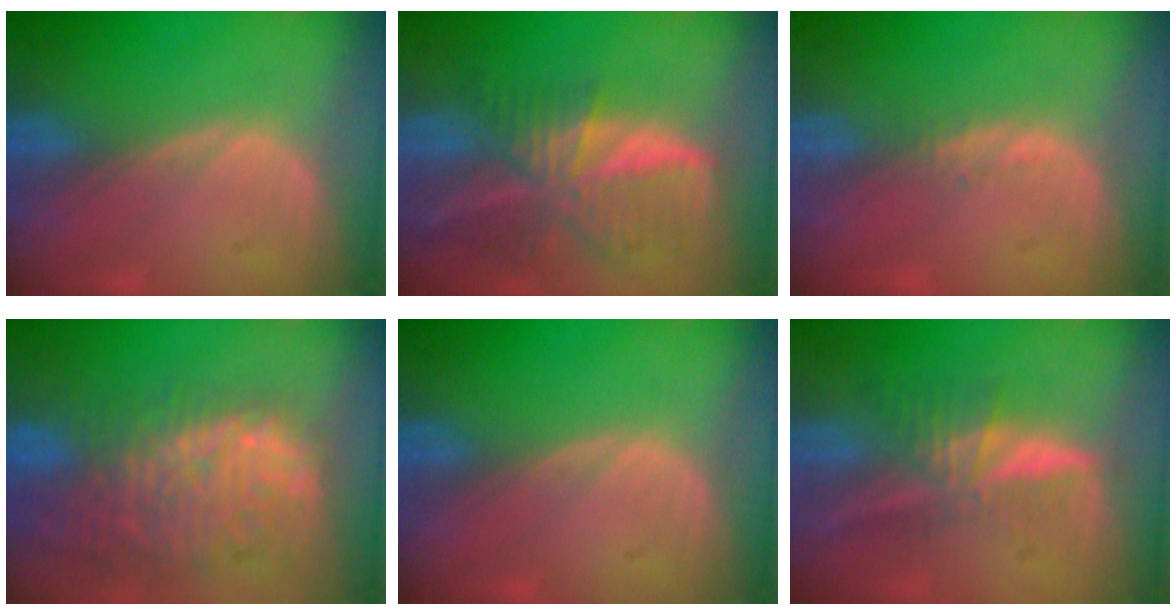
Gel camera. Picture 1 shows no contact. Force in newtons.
{"total": 9.5, "press": 8.4, "slide": 4.6}
{"total": 0.9, "press": 0.8, "slide": 0.4}
{"total": 12.9, "press": 11.2, "slide": 6.5}
{"total": 0.0}
{"total": 6.0, "press": 5.4, "slide": 2.6}